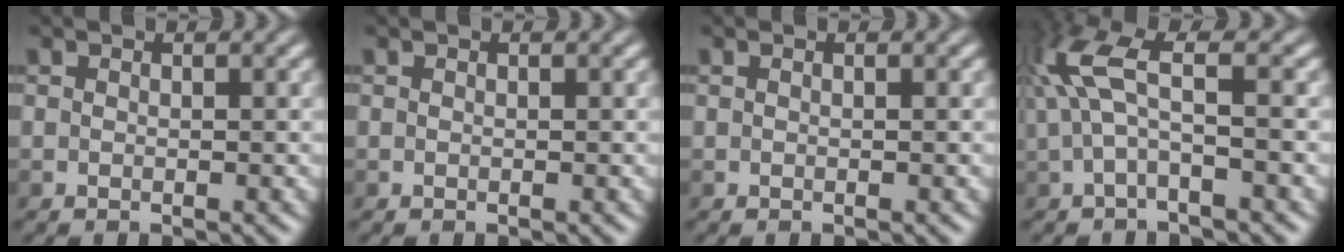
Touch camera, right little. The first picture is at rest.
{"total": 0.0}
{"total": 0.0}
{"total": 4.1, "force": [0.7, 1.0, 3.9], "torque": [-0.101, 0.017, 0.010]}